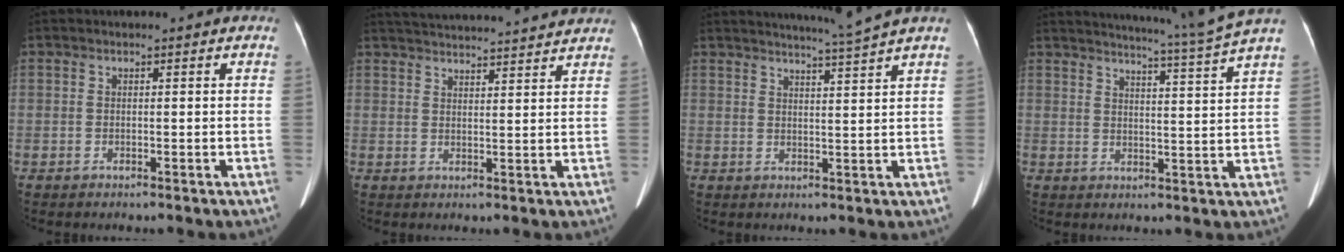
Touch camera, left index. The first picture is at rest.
{"total": 17.9, "force": [17.0, 0.7, 5.4], "torque": [-0.091, 0.021, 0.234]}
{"total": 6.7, "force": [5.9, -2.3, 2.2], "torque": [-0.037, -0.015, 0.087]}
{"total": 12.4, "force": [11.0, -3.3, 4.6], "torque": [-0.078, -0.050, 0.144]}